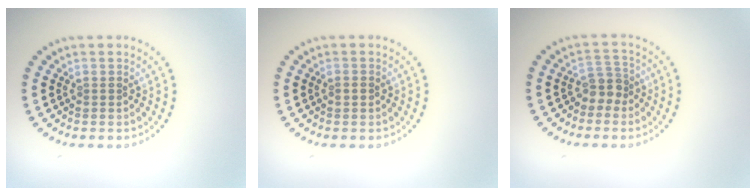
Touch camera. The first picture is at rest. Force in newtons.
{"total": 1.0, "press": 1.0, "slide": 0.1}
{"total": 2.1, "press": 1.6, "slide": 1.4}